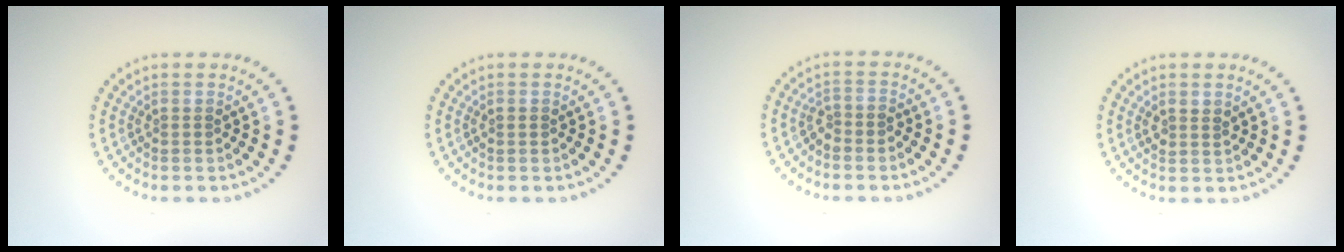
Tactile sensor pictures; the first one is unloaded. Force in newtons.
{"total": 0.7, "press": 0.7, "slide": 0.0}
{"total": 1.4, "press": 1.1, "slide": 0.8}
{"total": 1.3, "press": 1.1, "slide": 0.7}